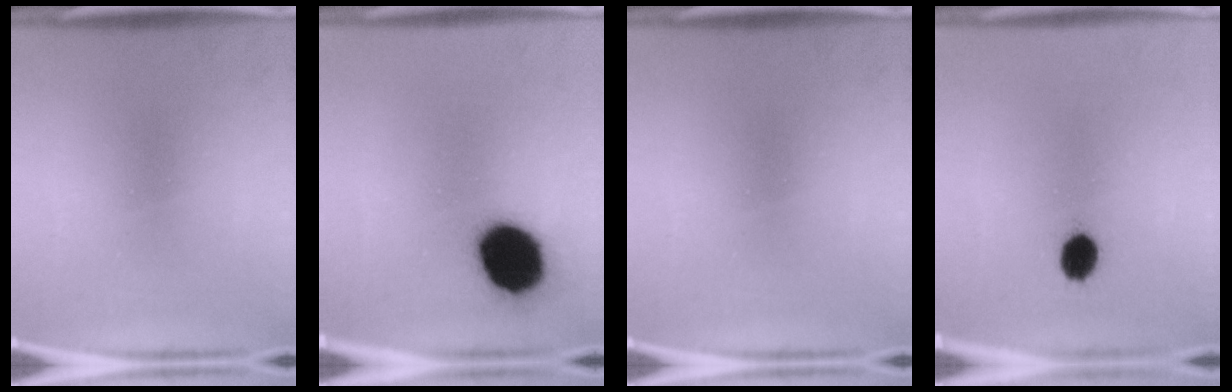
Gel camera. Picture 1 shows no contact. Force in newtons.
{"total": 17.3}
{"total": 0.0}
{"total": 4.7}